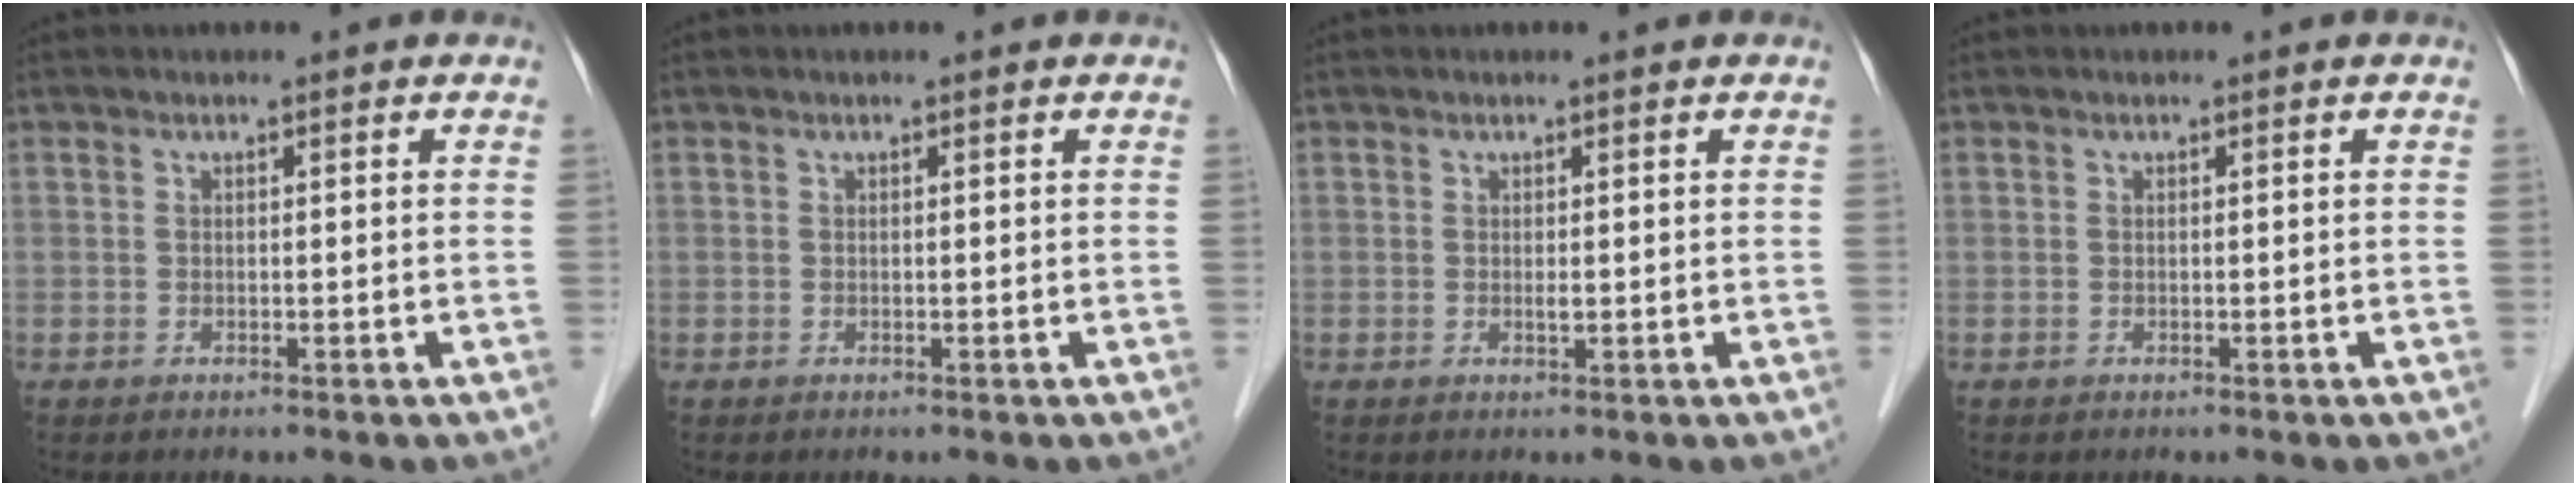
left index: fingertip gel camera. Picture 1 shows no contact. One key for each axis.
{"total": 0.0}
{"total": 0.6, "fx": 0.1, "fy": 0.1, "fz": 0.6, "tx": -0.015, "ty": -0.002, "tz": 0.002}
{"total": 0.0}